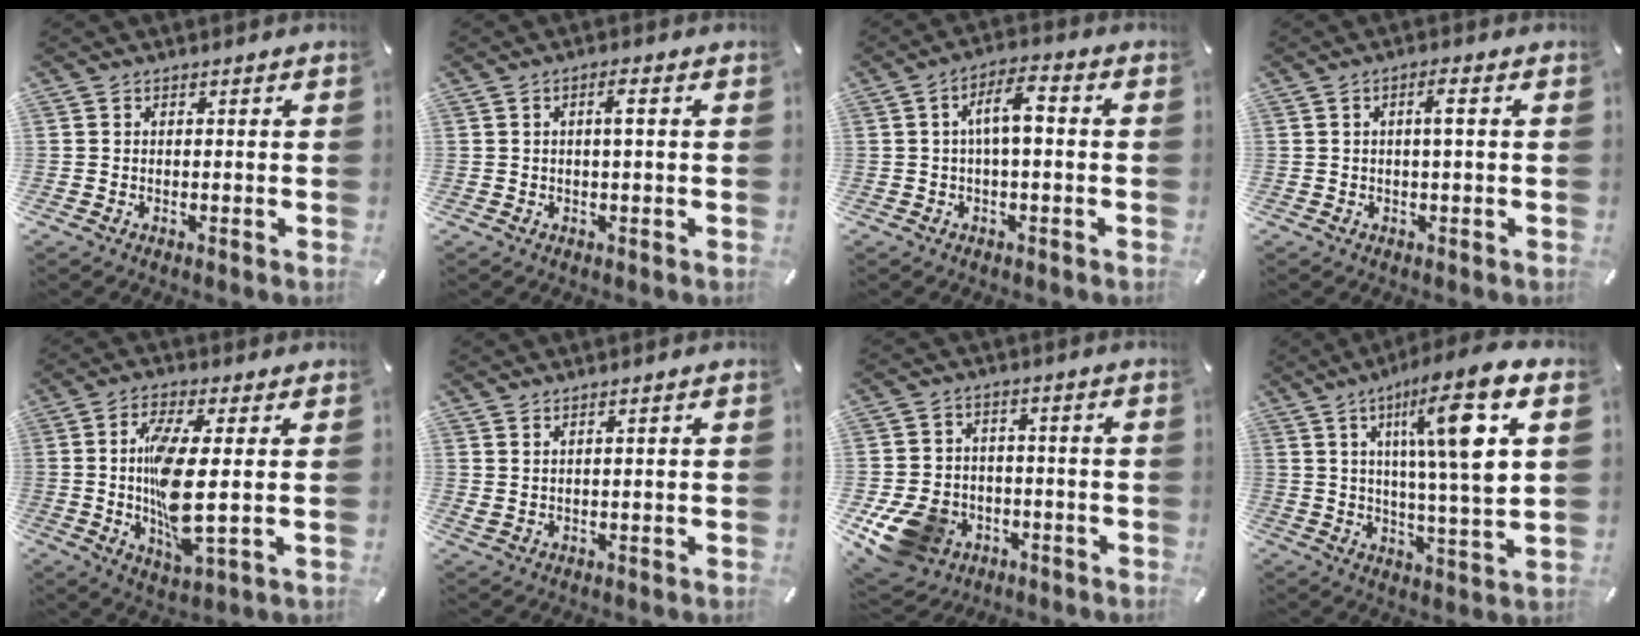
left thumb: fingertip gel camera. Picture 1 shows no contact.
{"total": 2.7, "force": [0.3, 0.4, 2.6], "torque": [-0.052, 0.004, 0.003]}
{"total": 7.0, "force": [0.4, 2.7, 6.4], "torque": [-0.113, 0.017, 0.003]}
{"total": 3.1, "force": [0.3, 0.5, 3.0], "torque": [-0.059, 0.005, 0.002]}
{"total": 13.0, "force": [0.5, 3.3, 12.6], "torque": [-0.270, -0.019, 0.004]}
{"total": 2.1, "force": [1.7, -0.3, 1.2], "torque": [-0.025, -0.005, 0.031]}
{"total": 11.8, "force": [-4.8, 9.3, 5.3], "torque": [-0.122, 0.027, -0.080]}
{"total": 16.9, "force": [7.2, 3.0, 15.0], "torque": [-0.236, -0.028, 0.101]}